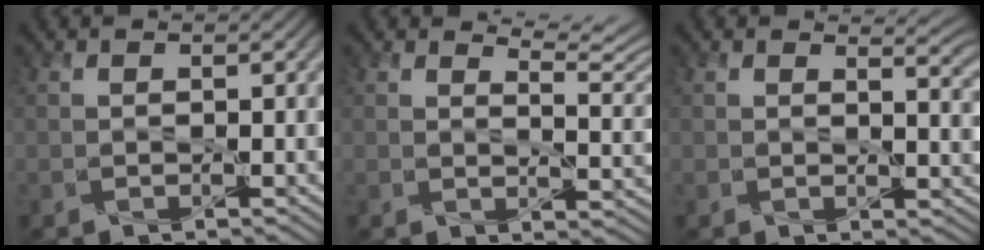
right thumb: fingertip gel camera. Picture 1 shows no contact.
{"total": 5.3, "force": [4.3, 1.1, 2.8], "torque": [-0.053, 0.002, 0.064]}
{"total": 3.8, "force": [2.9, 1.1, 2.2], "torque": [-0.028, 0.001, 0.040]}